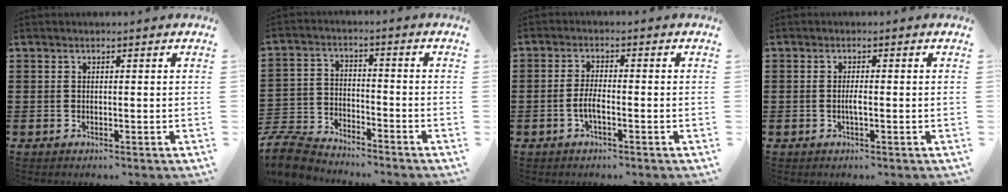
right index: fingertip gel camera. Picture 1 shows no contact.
{"total": 7.0, "force": [-6.8, 1.3, 1.1], "torque": [-0.046, 0.005, -0.139]}
{"total": 2.9, "force": [-1.2, 0.7, 2.6], "torque": [-0.060, -0.003, -0.026]}
{"total": 1.4, "force": [-0.5, 0.0, 1.3], "torque": [-0.033, -0.004, -0.011]}